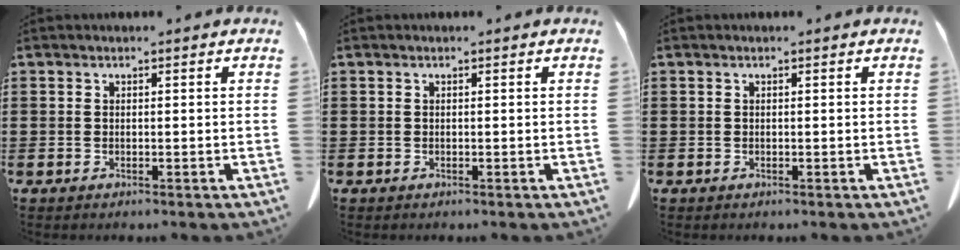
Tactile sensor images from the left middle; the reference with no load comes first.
{"total": 0.0}
{"total": 0.0}